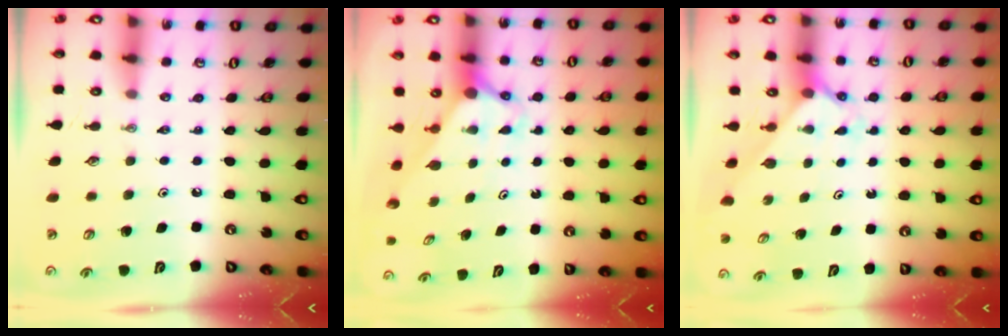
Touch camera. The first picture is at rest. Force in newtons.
{"total": 2.9, "press": 2.9, "slide": 0.0}
{"total": 2.1, "press": 2.1, "slide": 0.3}